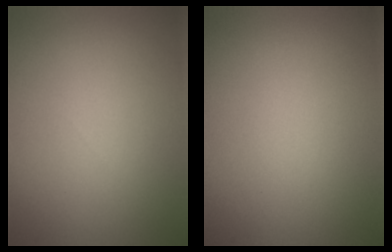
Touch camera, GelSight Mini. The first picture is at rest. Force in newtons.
{"total": 0.0}